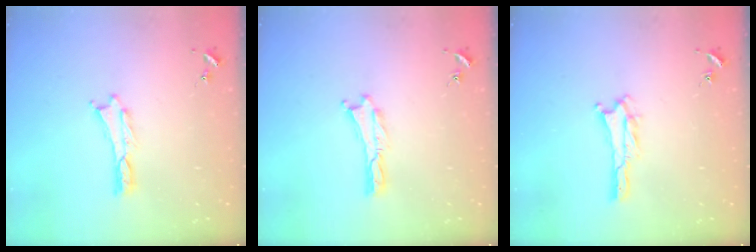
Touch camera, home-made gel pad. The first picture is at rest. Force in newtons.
{"total": 0.0}
{"total": 1.4, "press": 1.3, "slide": 0.3}